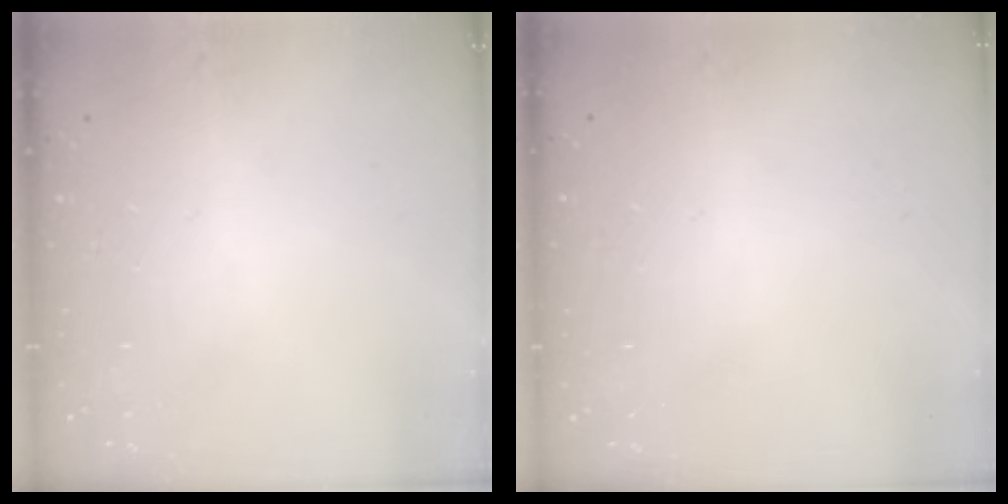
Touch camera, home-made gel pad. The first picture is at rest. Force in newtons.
{"total": 0.0}